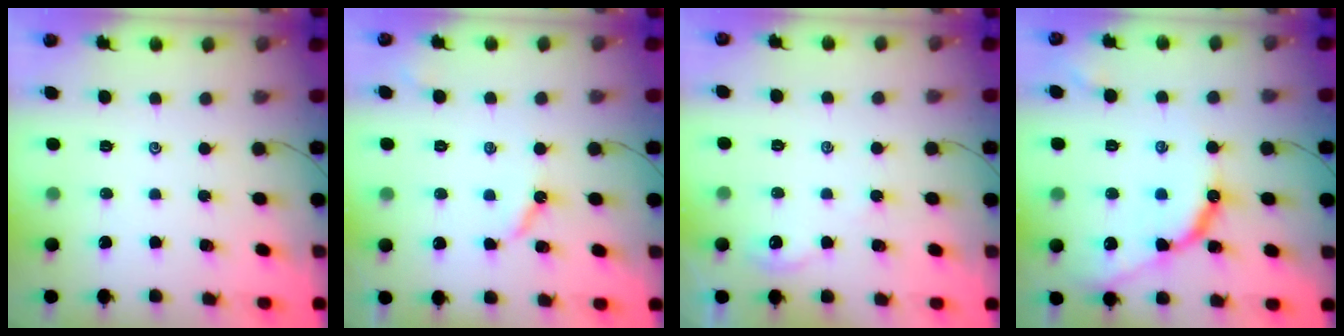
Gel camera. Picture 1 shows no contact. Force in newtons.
{"total": 5.1, "press": 5.1, "slide": 0.7}
{"total": 1.9, "press": 1.9, "slide": 0.4}
{"total": 11.7, "press": 11.6, "slide": 1.3}